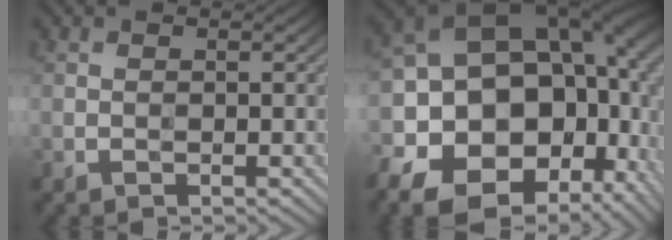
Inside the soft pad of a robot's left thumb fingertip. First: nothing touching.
{"total": 22.9, "force": [-5.3, 16.5, 15.0], "torque": [-0.281, -0.012, -0.077]}